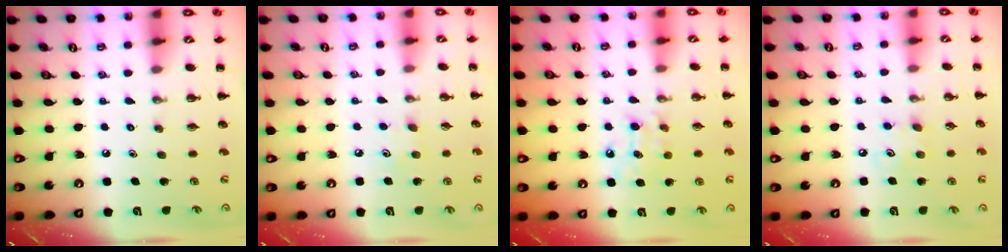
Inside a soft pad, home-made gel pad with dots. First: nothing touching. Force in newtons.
{"total": 4.4, "press": 4.2, "slide": 1.1}
{"total": 7.1, "press": 7.0, "slide": 1.0}
{"total": 3.8, "press": 3.7, "slide": 0.8}